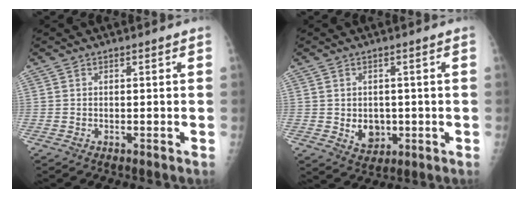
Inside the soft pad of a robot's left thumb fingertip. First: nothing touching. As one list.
[{"total": 5.0, "force": [-0.4, 4.0, 2.9], "torque": [-0.021, -0.004, 0.008]}]